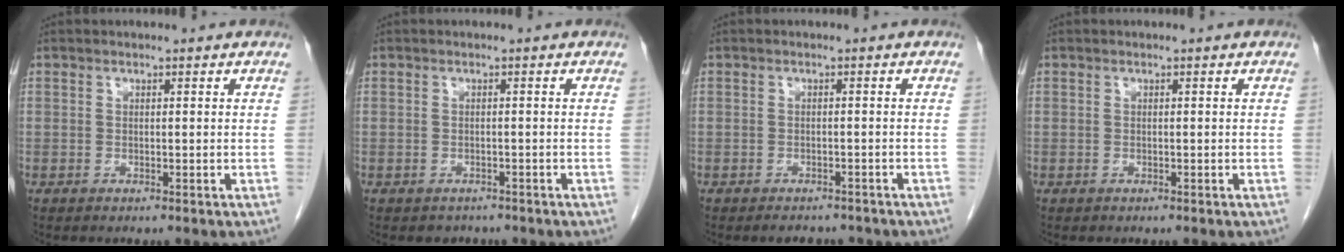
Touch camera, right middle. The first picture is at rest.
{"total": 2.0, "force": [-1.6, 1.2, 0.0], "torque": [-0.008, 0.002, -0.025]}
{"total": 3.8, "force": [-3.4, 1.6, 0.7], "torque": [-0.003, 0.002, -0.043]}
{"total": 0.0}